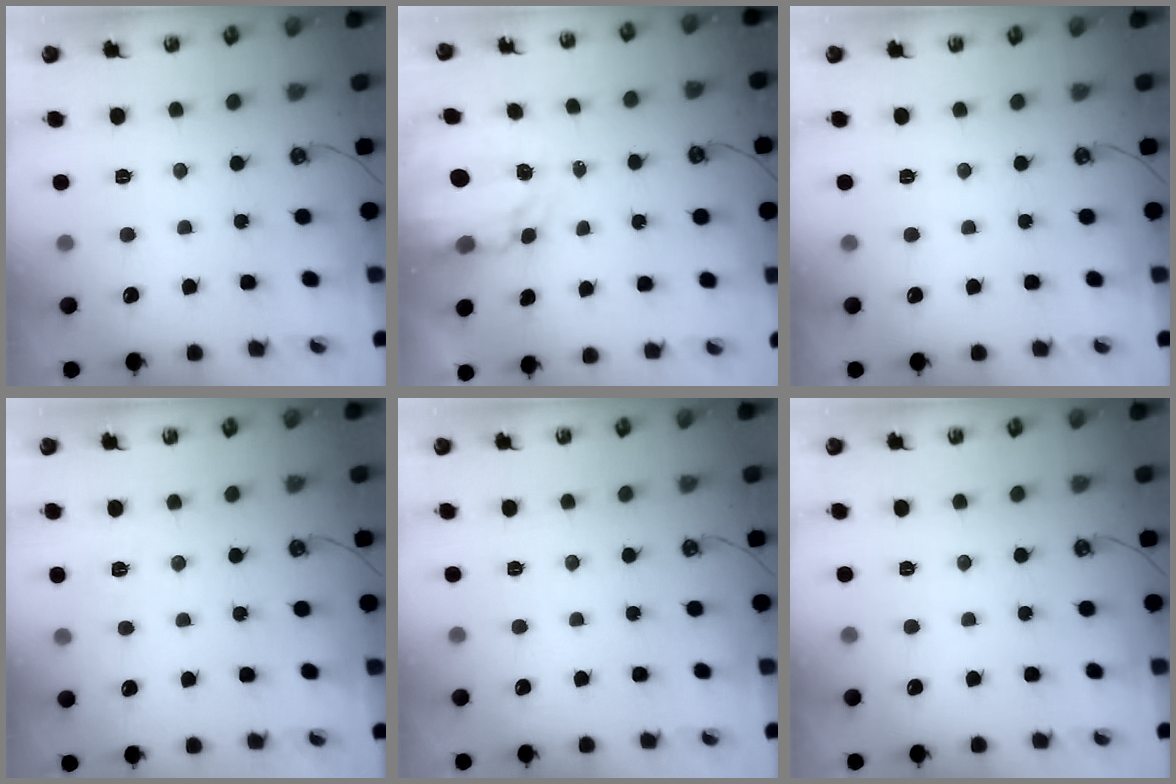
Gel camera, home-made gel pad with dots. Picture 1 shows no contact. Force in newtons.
{"total": 3.9, "press": 3.9, "slide": 0.4}
{"total": 0.0}
{"total": 6.5, "press": 6.5, "slide": 0.8}
{"total": 0.0}
{"total": 0.0}